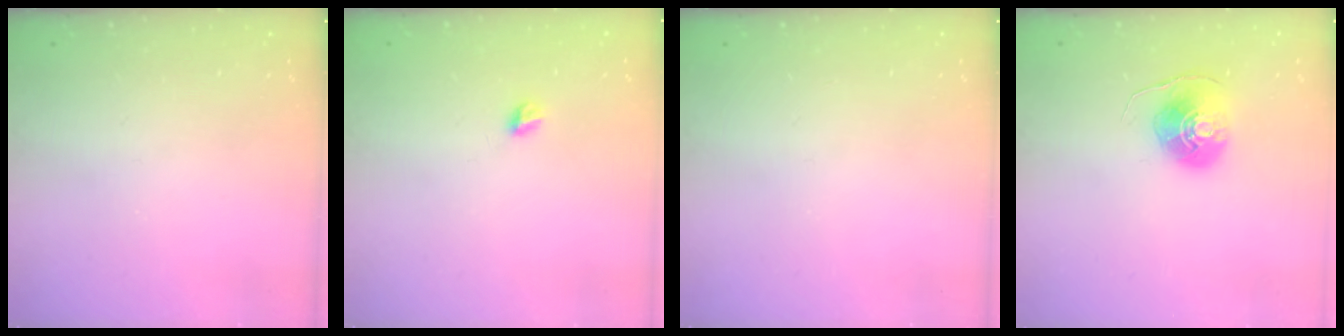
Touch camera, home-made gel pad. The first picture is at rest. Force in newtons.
{"total": 4.3, "press": 4.2, "slide": 0.5}
{"total": 0.0}
{"total": 8.5, "press": 8.4, "slide": 0.3}